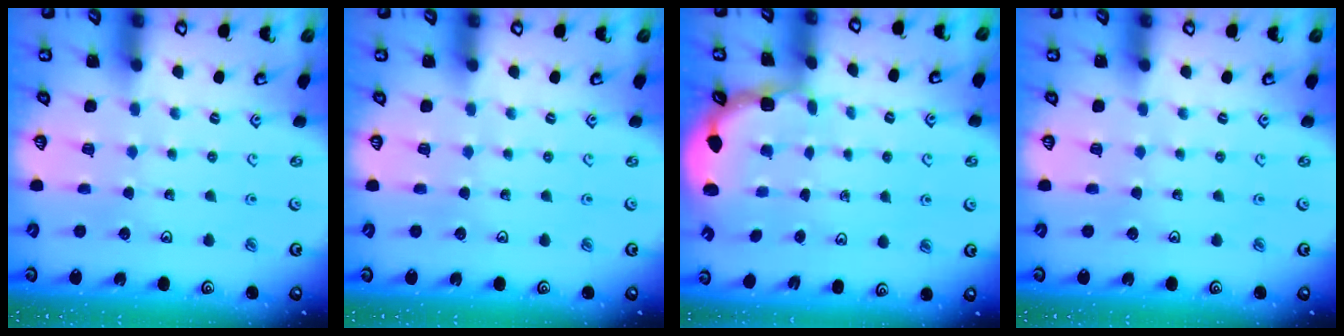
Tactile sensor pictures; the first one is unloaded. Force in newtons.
{"total": 0.0}
{"total": 2.4, "press": 1.7, "slide": 1.6}
{"total": 0.0}